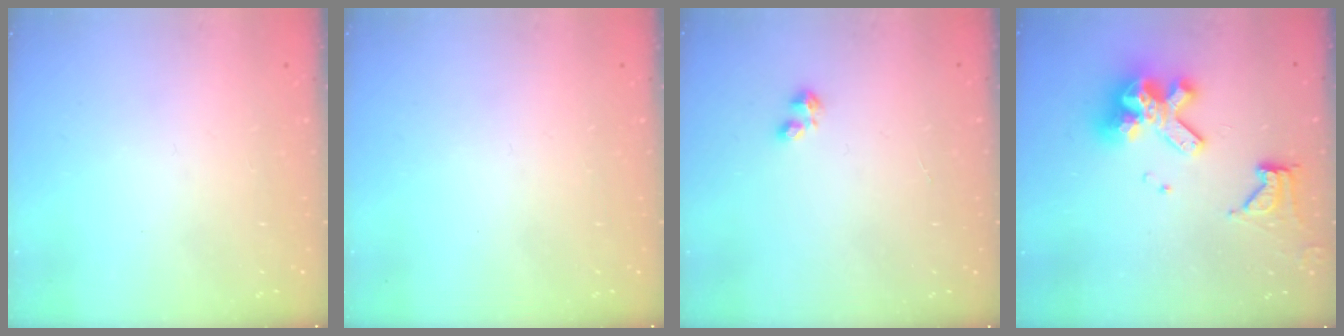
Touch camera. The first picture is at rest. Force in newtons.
{"total": 0.0}
{"total": 2.2, "press": 2.2, "slide": 0.4}
{"total": 12.2, "press": 12.1, "slide": 1.3}